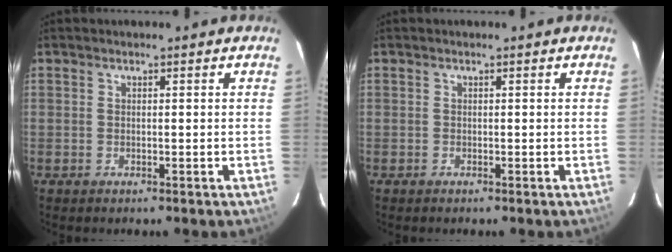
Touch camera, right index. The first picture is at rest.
{"total": 0.0}